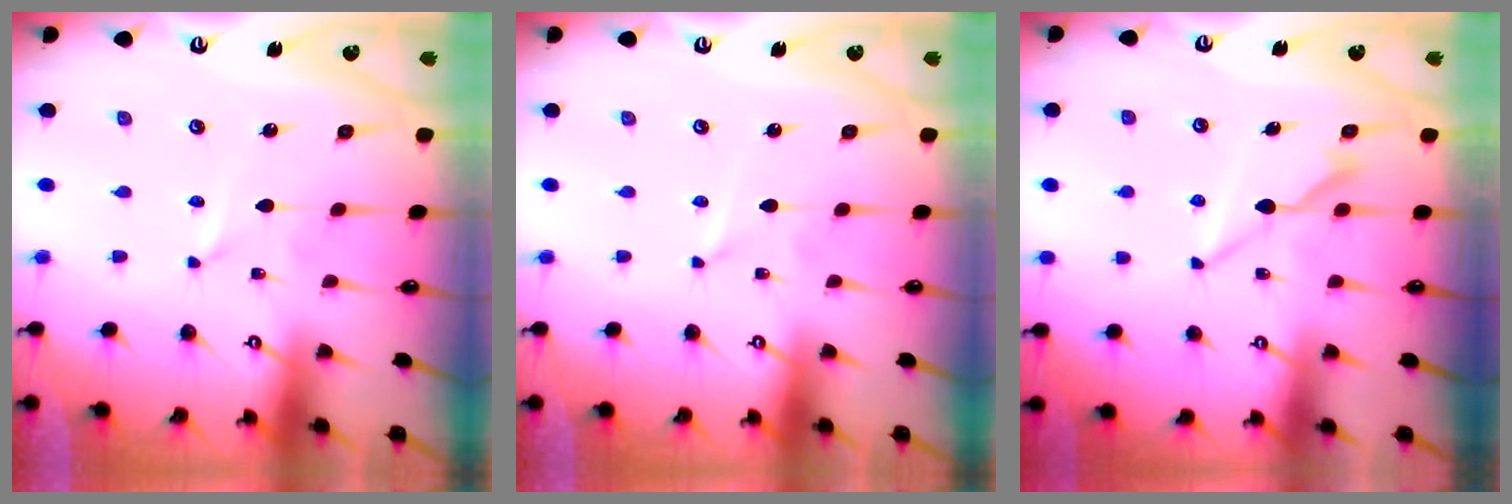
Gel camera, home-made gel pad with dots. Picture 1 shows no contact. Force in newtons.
{"total": 0.0}
{"total": 8.0, "press": 8.0, "slide": 0.5}